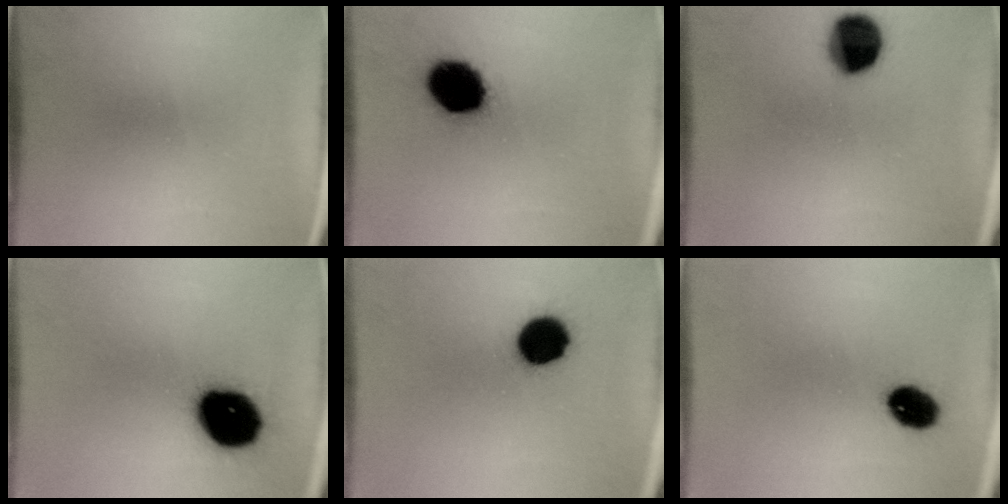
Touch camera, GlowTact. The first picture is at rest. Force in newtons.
{"total": 15.6}
{"total": 12.8}
{"total": 19.1}
{"total": 11.9}
{"total": 6.9}